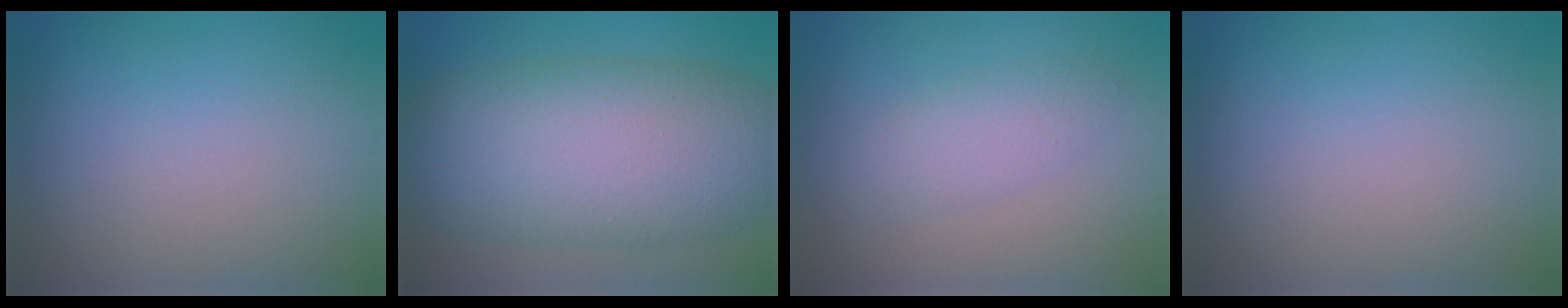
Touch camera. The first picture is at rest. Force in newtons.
{"total": 12.5, "press": 12.5, "slide": 0.5}
{"total": 2.5, "press": 2.5, "slide": 0.1}
{"total": 0.0}